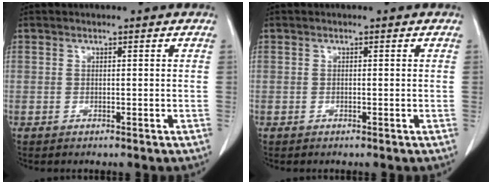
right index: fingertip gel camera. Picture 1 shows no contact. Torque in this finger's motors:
{"motor_torque": [-0.16, 0.04, -0.02, -0.01]}